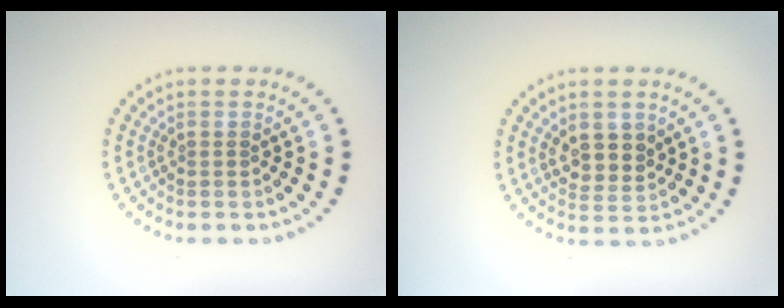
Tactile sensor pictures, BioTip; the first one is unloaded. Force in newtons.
{"total": 2.8, "press": 2.5, "slide": 1.3}